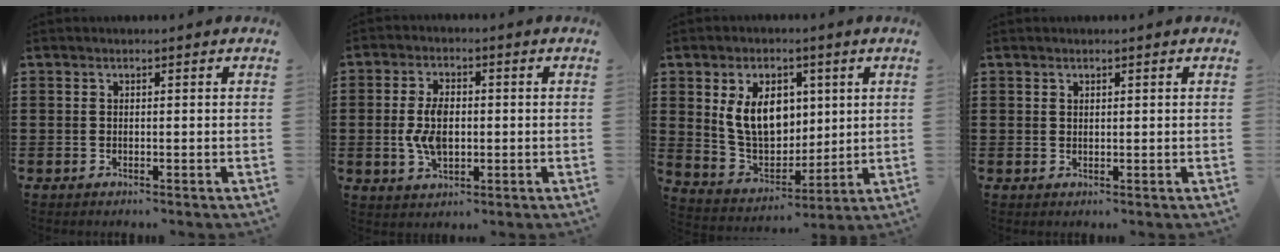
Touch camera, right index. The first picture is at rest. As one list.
[{"total": 6.2, "force": [-0.3, 3.4, 5.2], "torque": [-0.121, 0.000, -0.009]}, {"total": 10.1, "force": [2.8, 7.1, 6.7], "torque": [-0.149, 0.011, 0.049]}, {"total": 0.8, "force": [0.6, 0.5, 0.2], "torque": [-0.006, 0.002, 0.012]}]